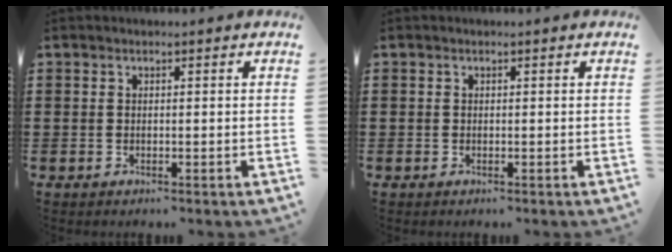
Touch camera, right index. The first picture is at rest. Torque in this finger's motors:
{"motor_torque": [0.16, -0.16, 0.01, 0.01]}